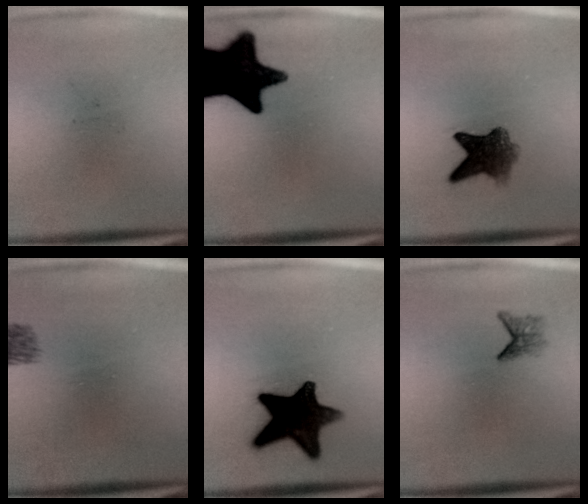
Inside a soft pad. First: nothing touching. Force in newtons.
{"total": 17.2}
{"total": 6.3}
{"total": 1.9}
{"total": 14.7}
{"total": 1.6}